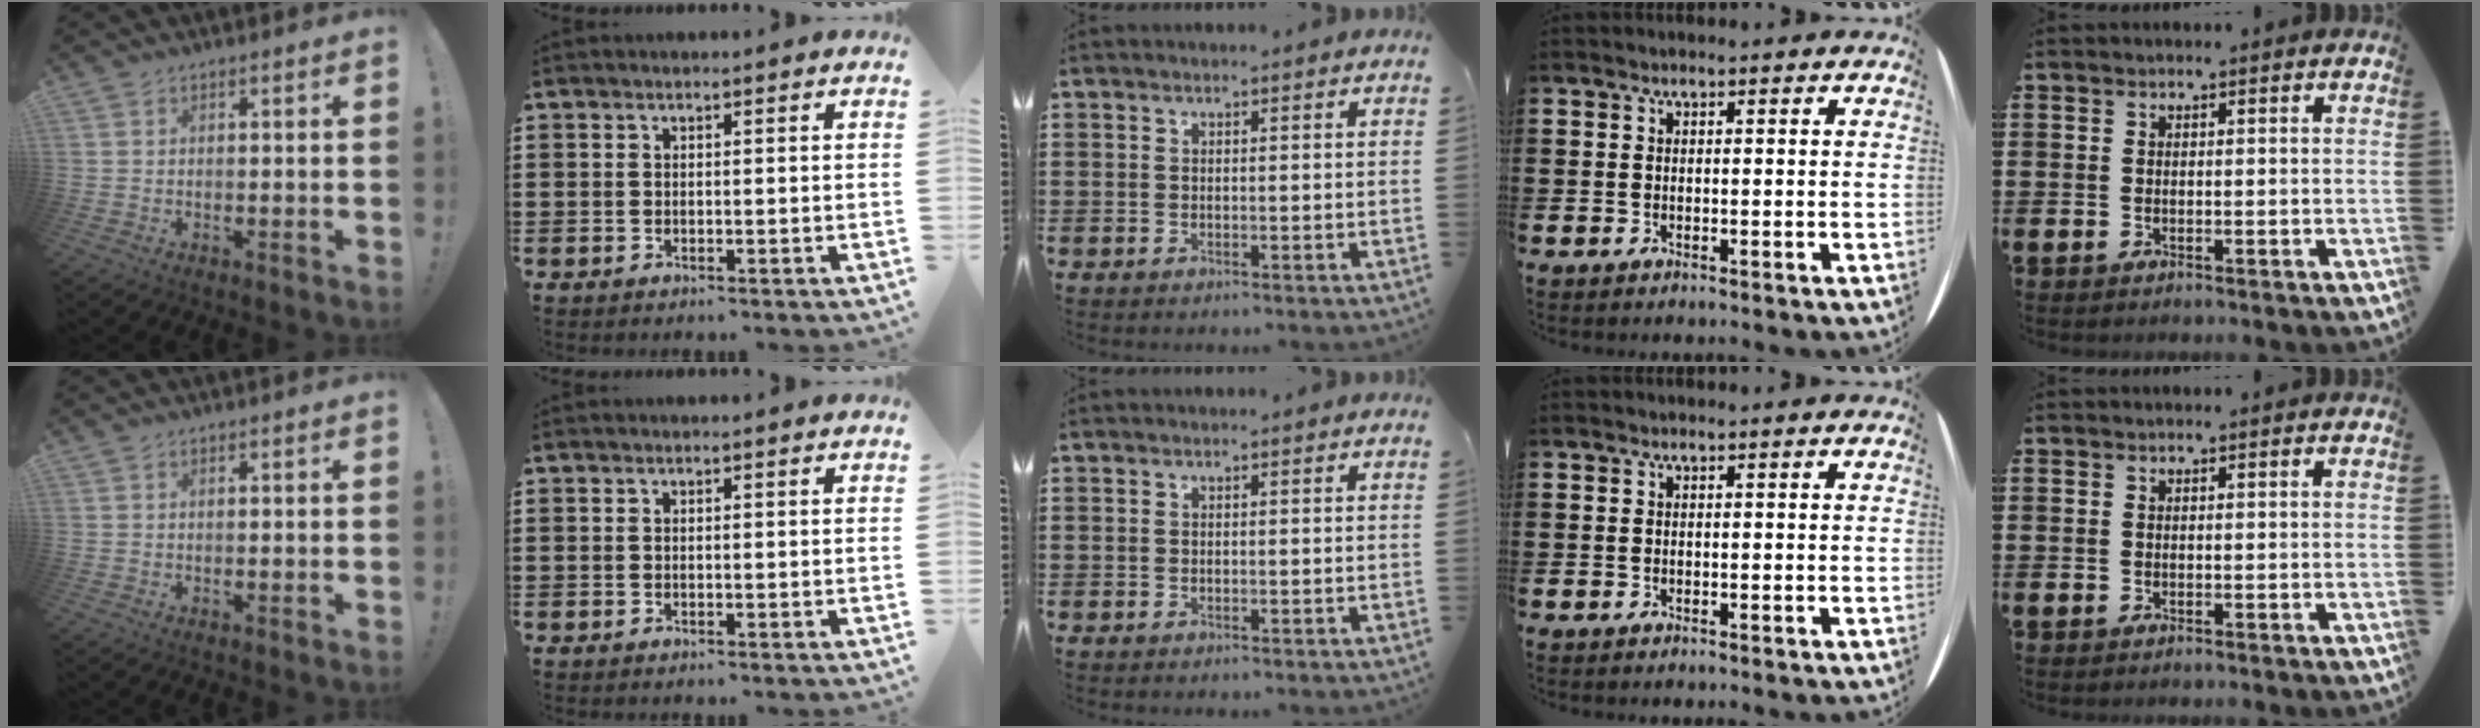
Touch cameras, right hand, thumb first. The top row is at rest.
{}